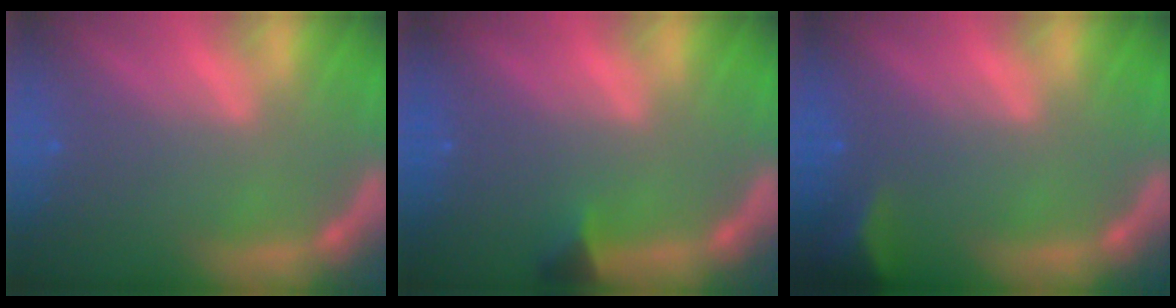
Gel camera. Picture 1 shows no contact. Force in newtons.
{"total": 1.4}
{"total": 3.5}